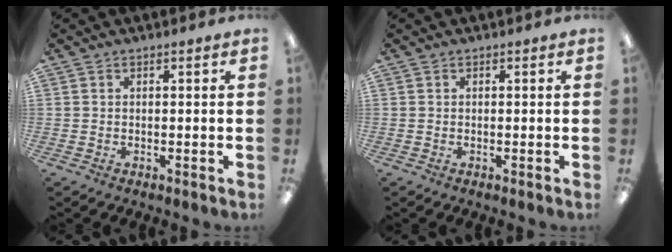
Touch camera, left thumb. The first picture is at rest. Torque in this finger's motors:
{"motor_torque": [0.00, 0.00, 0.01, 0.00, -0.01]}